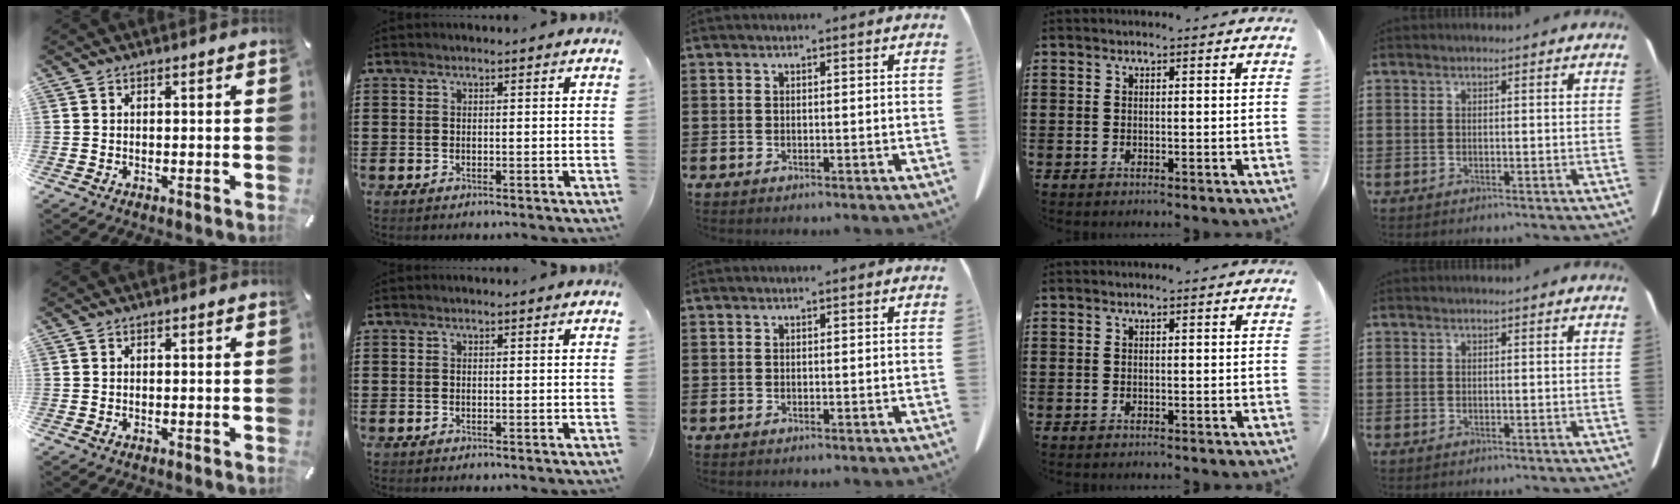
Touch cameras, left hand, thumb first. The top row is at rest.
{}